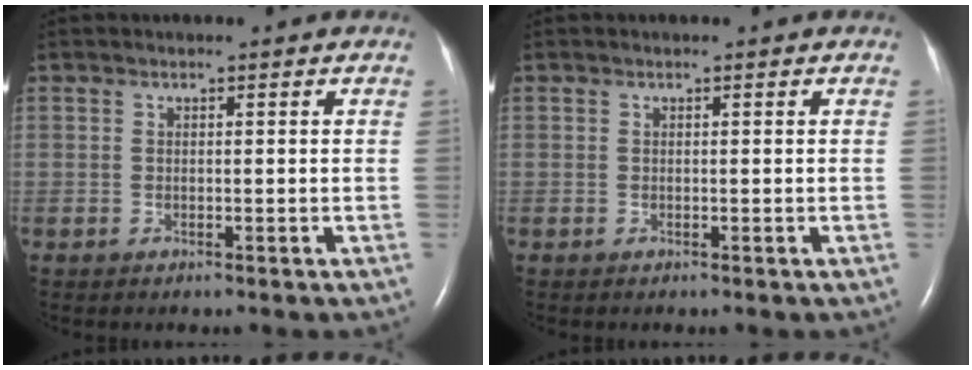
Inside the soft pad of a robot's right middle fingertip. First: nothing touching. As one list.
[{"total": 0.0}]